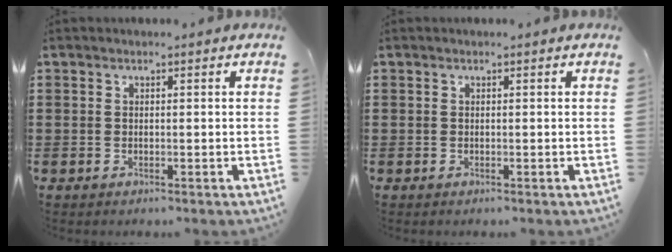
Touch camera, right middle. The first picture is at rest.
{"total": 0.0}